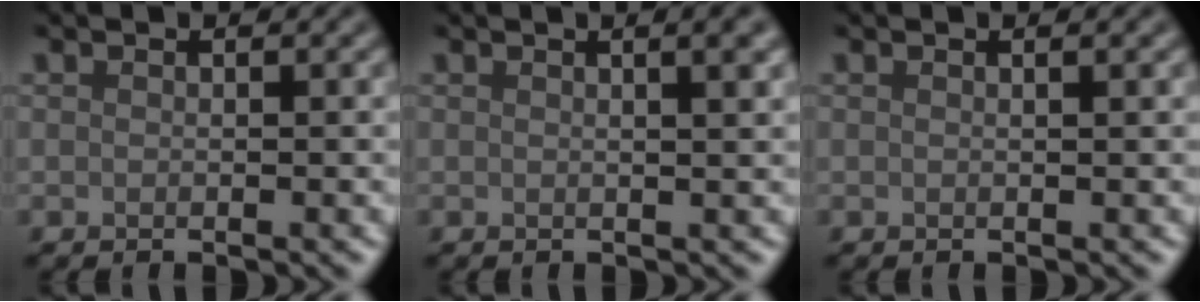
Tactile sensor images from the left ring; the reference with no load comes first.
{"total": 3.9, "force": [1.5, 1.6, 3.3], "torque": [-0.014, 0.014, -0.002]}
{"total": 0.8, "force": [0.4, 0.3, 0.6], "torque": [-0.003, 0.003, 0.002]}